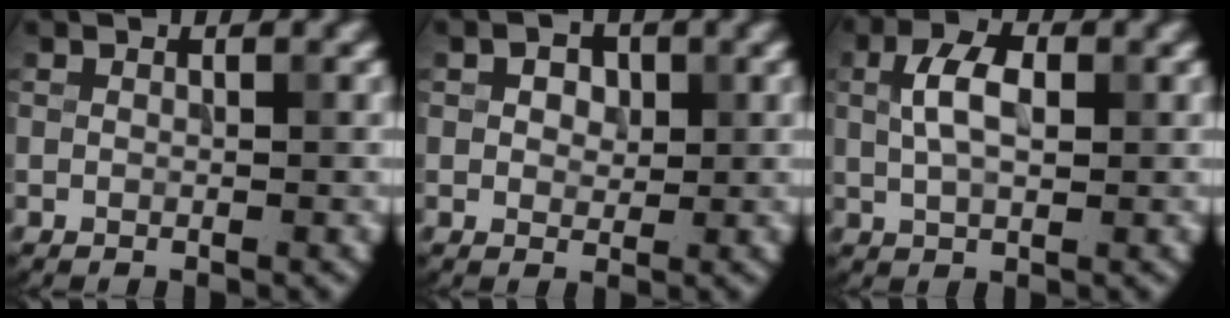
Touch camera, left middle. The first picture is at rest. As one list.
[{"total": 2.7, "force": [1.1, 1.9, 1.6], "torque": [-0.026, 0.008, 0.003]}, {"total": 4.1, "force": [0.8, 2.3, 3.3], "torque": [-0.071, 0.006, 0.012]}]